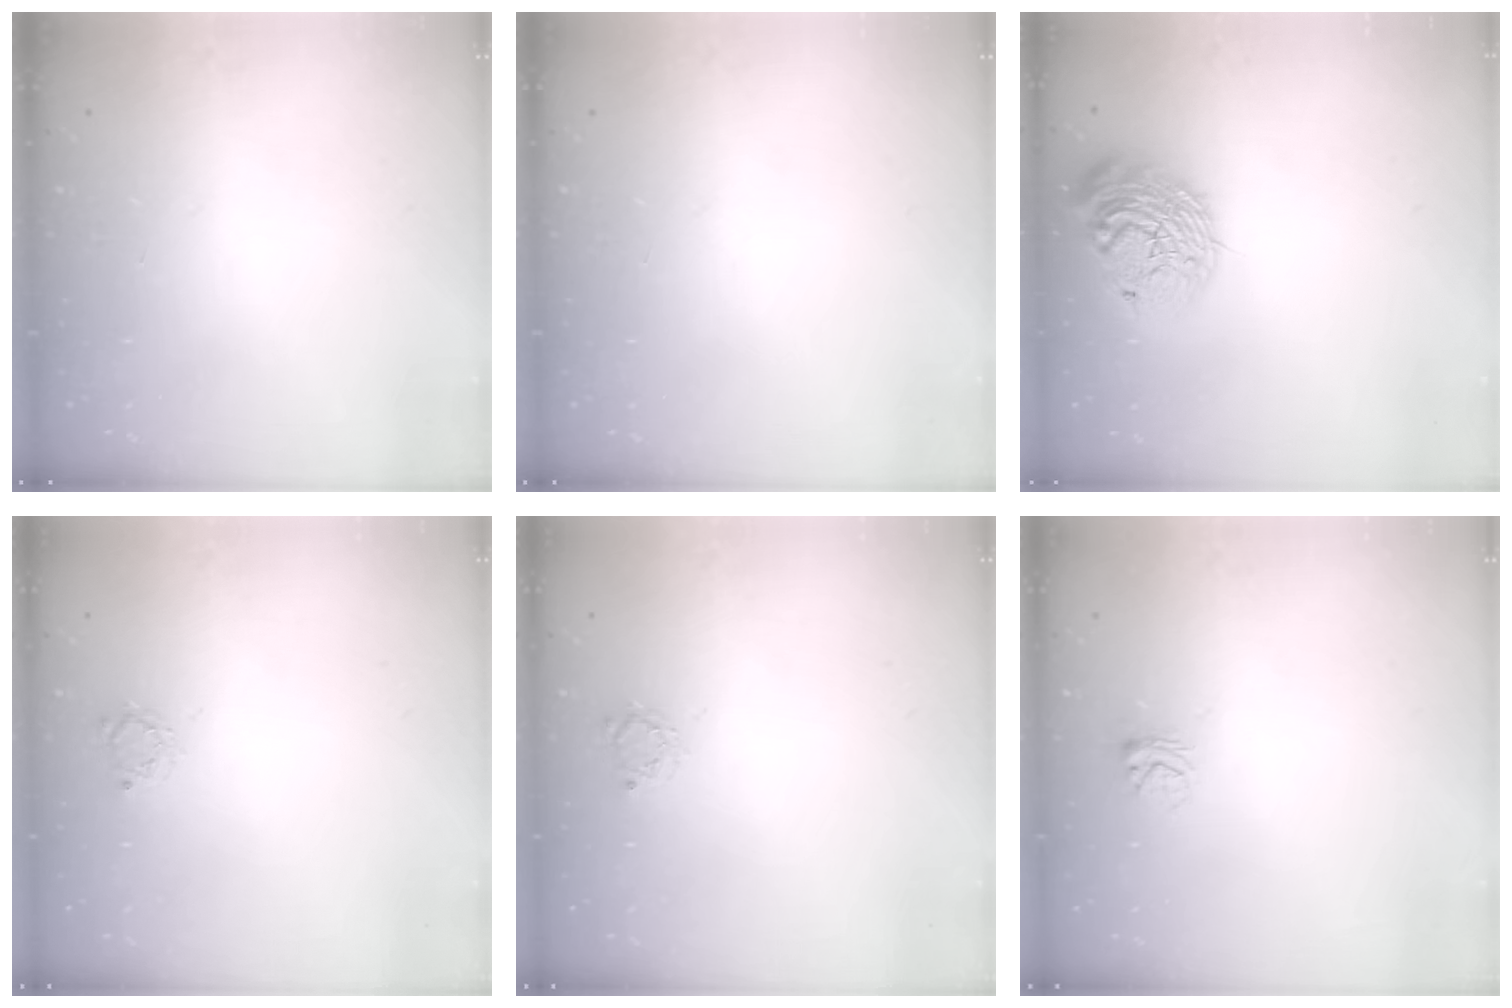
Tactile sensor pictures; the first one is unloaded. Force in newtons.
{"total": 0.0}
{"total": 16.9, "press": 16.8, "slide": 1.4}
{"total": 2.8, "press": 2.7, "slide": 0.4}
{"total": 2.8, "press": 2.7, "slide": 0.4}
{"total": 3.9, "press": 3.9, "slide": 0.2}